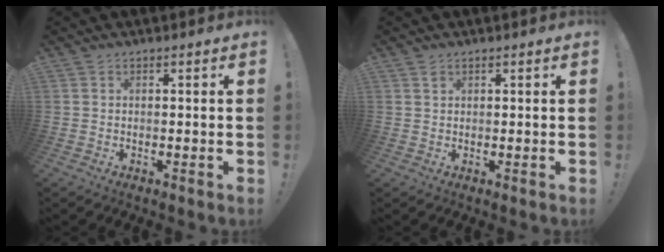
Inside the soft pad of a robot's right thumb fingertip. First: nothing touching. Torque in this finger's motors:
{"motor_torque": [-0.03, 0.12, 0.15, -0.02, -0.02]}